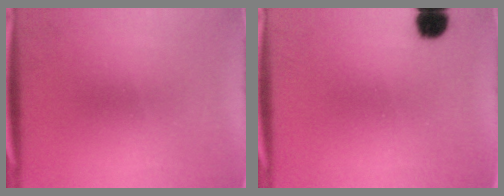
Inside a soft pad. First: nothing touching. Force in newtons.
{"total": 4.2}